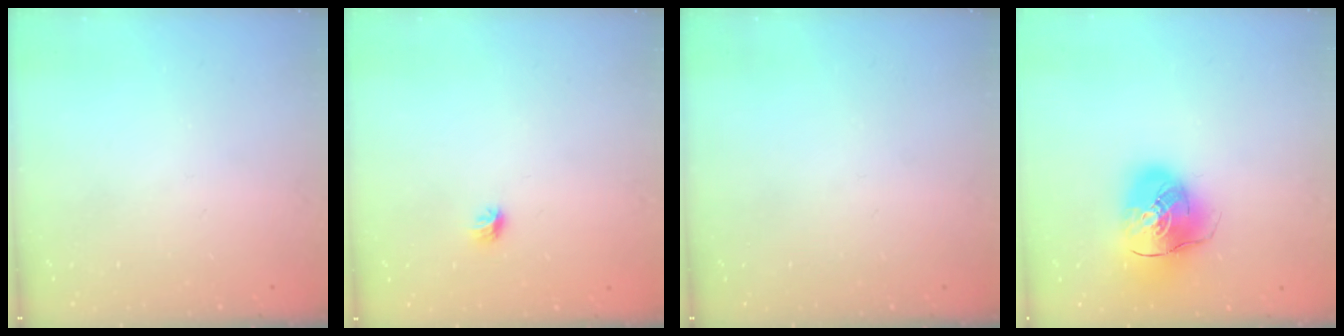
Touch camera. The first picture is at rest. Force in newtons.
{"total": 4.2, "press": 4.1, "slide": 1.0}
{"total": 0.0}
{"total": 14.1, "press": 13.9, "slide": 2.5}